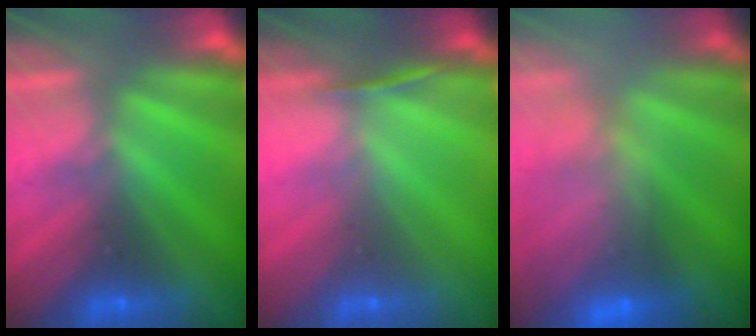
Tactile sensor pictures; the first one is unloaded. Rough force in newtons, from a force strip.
{"total": 1.3}
{"total": 7.6}